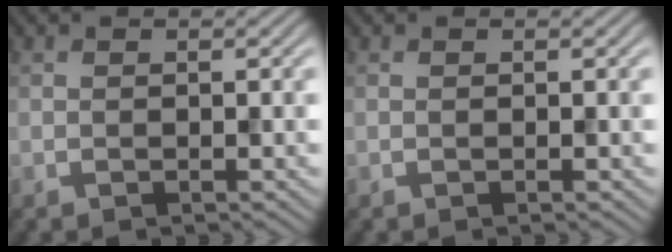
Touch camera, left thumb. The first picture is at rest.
{"total": 0.0}